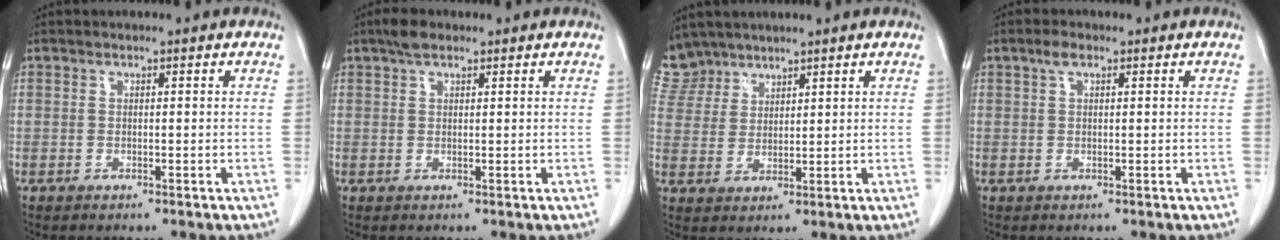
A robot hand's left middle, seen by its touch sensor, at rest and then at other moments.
{"total": 2.7, "force": [1.9, 1.1, 1.6], "torque": [-0.031, 0.013, 0.031]}
{"total": 6.5, "force": [5.8, 2.9, -0.3], "torque": [0.006, 0.007, 0.124]}
{"total": 1.8, "force": [0.9, 0.8, 1.3], "torque": [-0.027, 0.011, 0.018]}